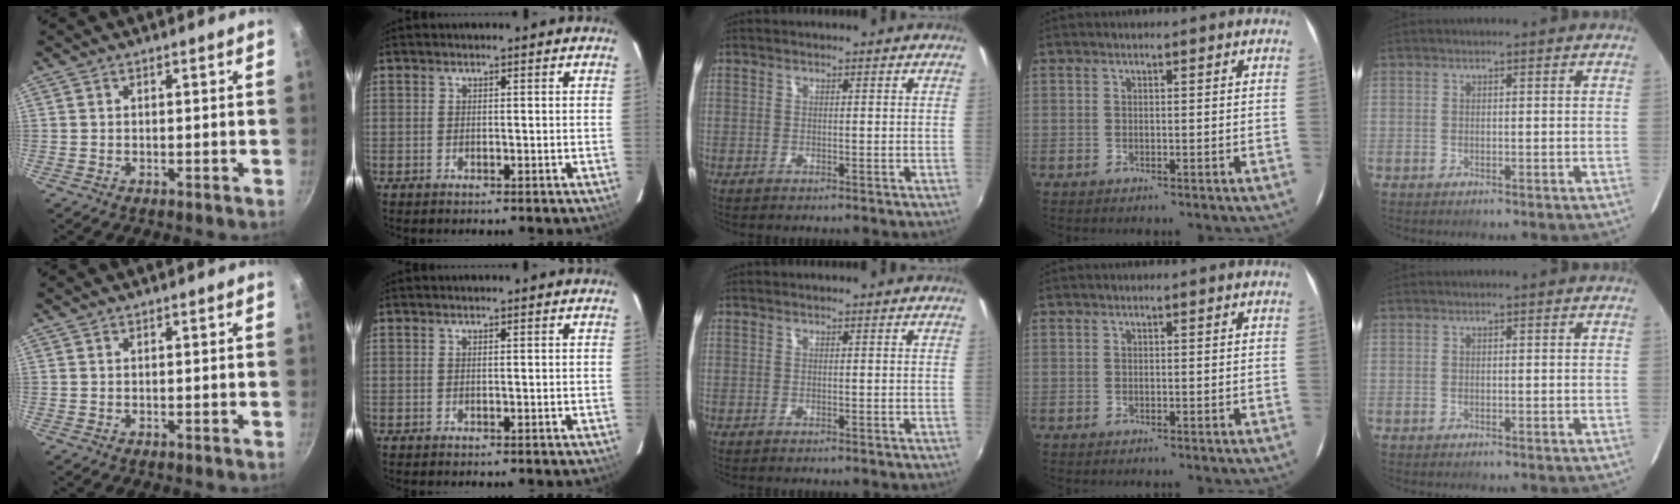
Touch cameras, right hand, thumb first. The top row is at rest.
{}